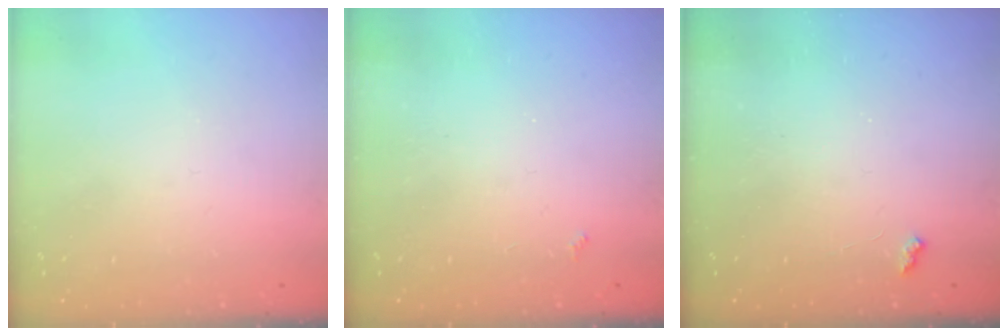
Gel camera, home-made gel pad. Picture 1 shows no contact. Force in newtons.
{"total": 2.1, "press": 2.0, "slide": 0.4}
{"total": 2.1, "press": 2.1, "slide": 0.5}